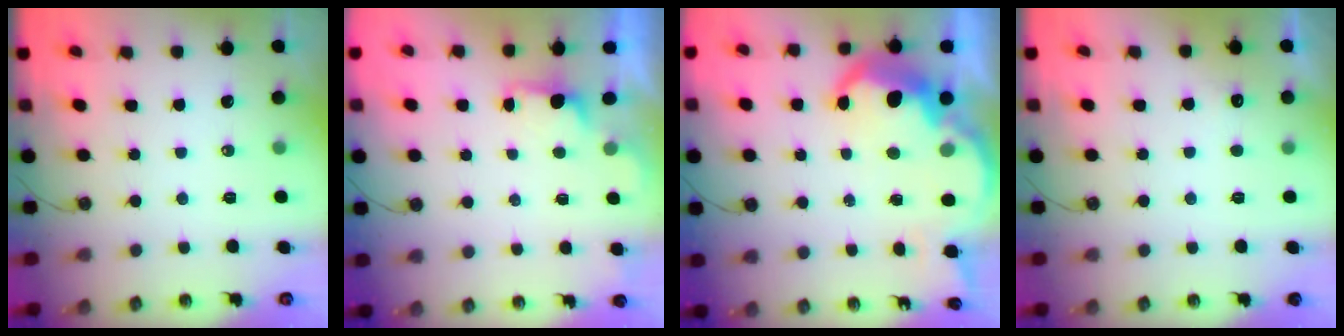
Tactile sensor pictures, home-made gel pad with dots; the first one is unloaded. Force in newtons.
{"total": 0.9, "press": 0.6, "slide": 0.8}
{"total": 12.1, "press": 12.1, "slide": 0.8}
{"total": 4.3, "press": 4.2, "slide": 1.1}